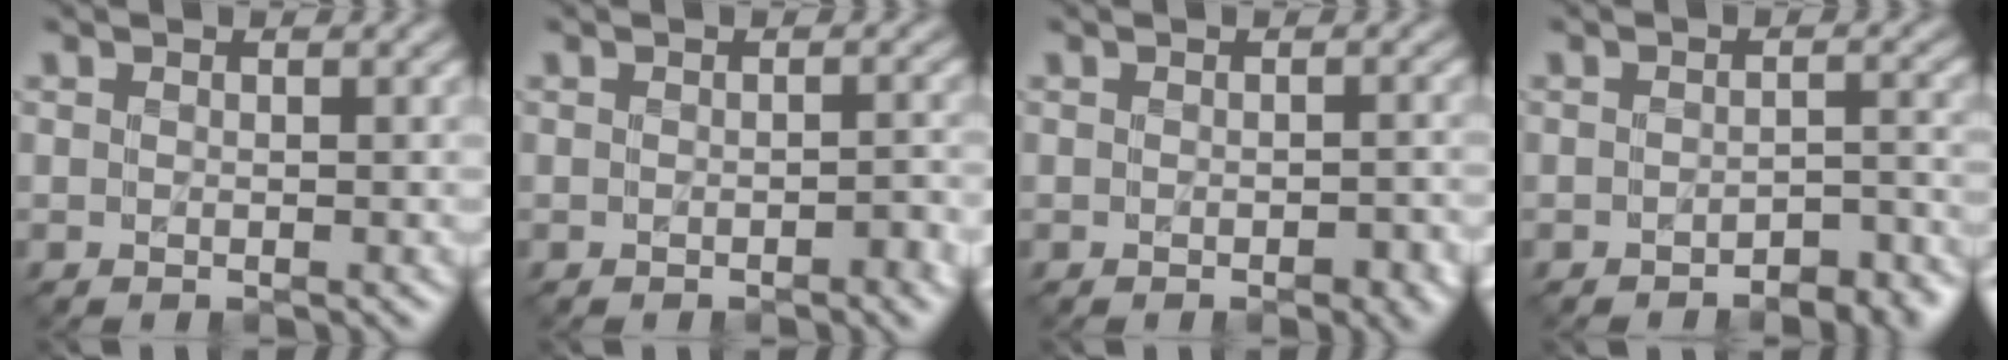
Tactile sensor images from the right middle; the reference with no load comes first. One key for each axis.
{"total": 1.3, "fx": -0.6, "fy": 0.5, "fz": 1.1, "tx": -0.016, "ty": 0.000, "tz": -0.008}
{"total": 2.0, "fx": -0.9, "fy": 0.9, "fz": 1.6, "tx": -0.021, "ty": -0.002, "tz": -0.007}
{"total": 3.2, "fx": -2.3, "fy": 1.3, "fz": 1.9, "tx": -0.023, "ty": 0.001, "tz": -0.027}